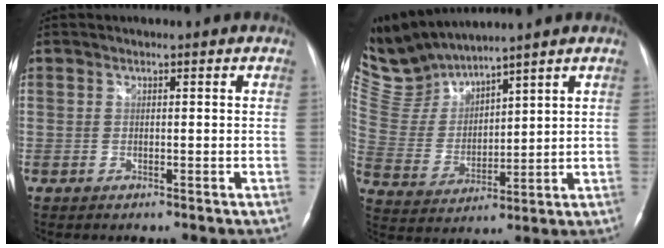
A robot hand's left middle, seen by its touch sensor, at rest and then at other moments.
{"total": 9.3, "force": [9.2, 0.9, 0.8], "torque": [-0.047, 0.012, 0.212]}